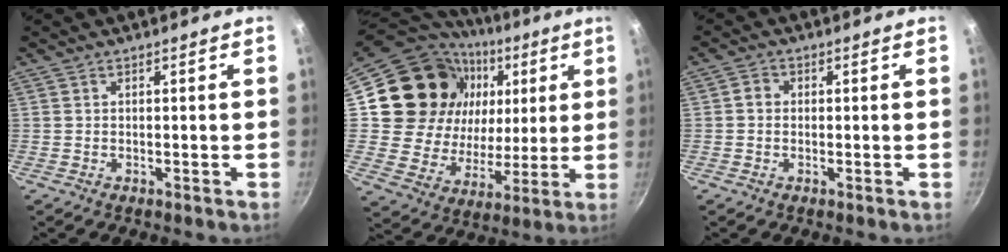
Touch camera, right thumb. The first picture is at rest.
{"total": 25.4, "force": [7.9, 20.6, 12.6], "torque": [-0.201, 0.001, 0.145]}
{"total": 2.0, "force": [-0.1, 1.7, 0.9], "torque": [-0.013, 0.007, -0.008]}